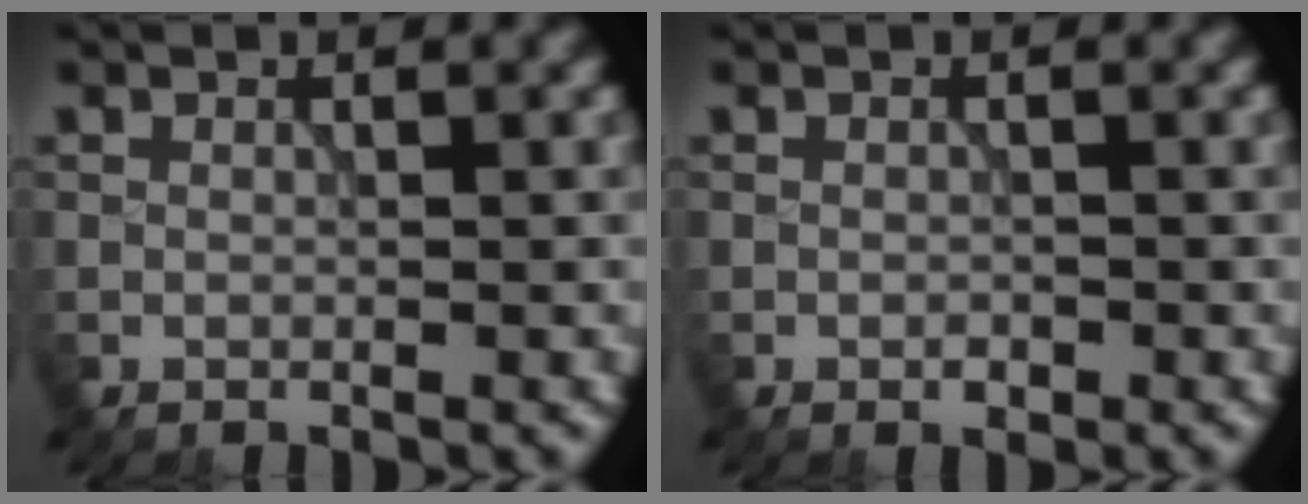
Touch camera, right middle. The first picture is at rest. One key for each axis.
{"total": 0.7, "fx": -0.4, "fy": 0.4, "fz": 0.4, "tx": -0.007, "ty": 0.000, "tz": -0.005}